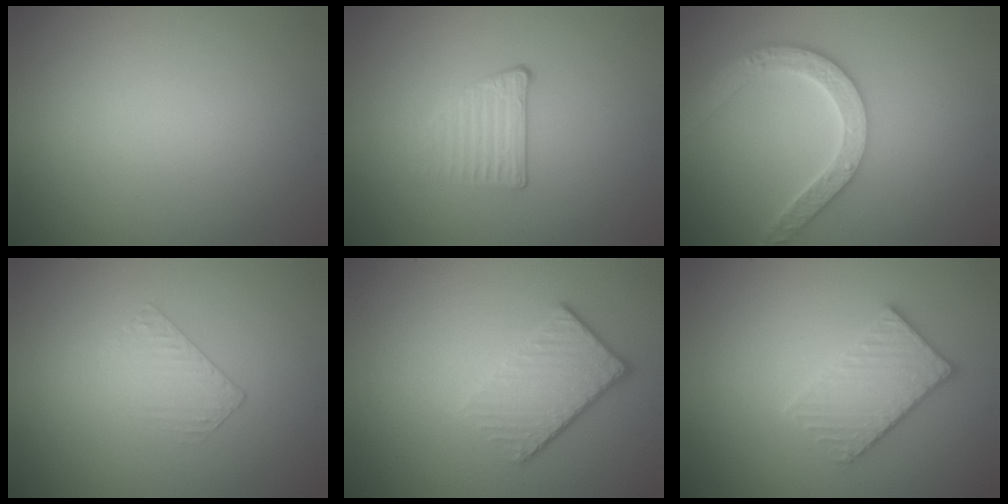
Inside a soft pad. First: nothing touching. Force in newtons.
{"total": 1.6, "press": 1.1, "slide": 1.1}
{"total": 4.6, "press": 3.8, "slide": 2.7}
{"total": 1.0, "press": 0.3, "slide": 1.0}
{"total": 3.6, "press": 2.7, "slide": 2.4}
{"total": 3.4, "press": 3.4, "slide": 0.5}